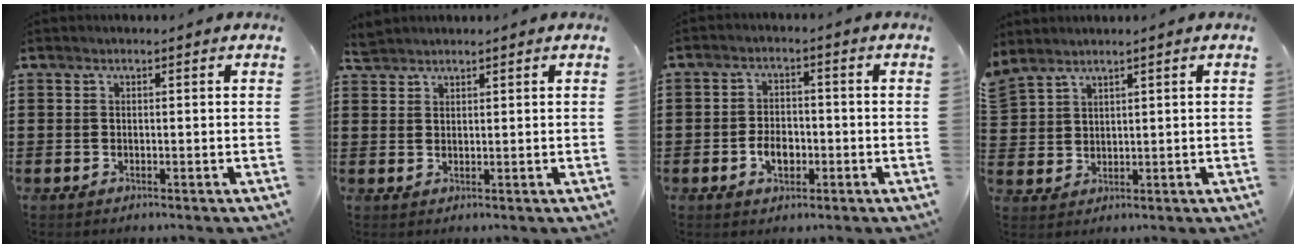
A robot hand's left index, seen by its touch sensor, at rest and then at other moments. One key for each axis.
{"total": 2.2, "fx": 2.2, "fy": 0.4, "fz": 0.3, "tx": -0.010, "ty": 0.002, "tz": 0.043}
{"total": 4.0, "fx": -1.5, "fy": 2.6, "fz": 2.6, "tx": -0.050, "ty": 0.003, "tz": -0.029}
{"total": 2.9, "fx": 2.6, "fy": 1.2, "fz": 0.0, "tx": -0.012, "ty": -0.001, "tz": 0.051}